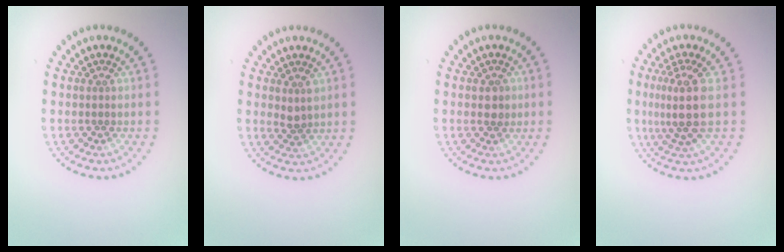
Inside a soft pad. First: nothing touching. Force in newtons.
{"total": 1.1, "press": 1.0, "slide": 0.5}
{"total": 1.3, "press": 1.3, "slide": 0.5}
{"total": 3.9, "press": 3.3, "slide": 2.1}